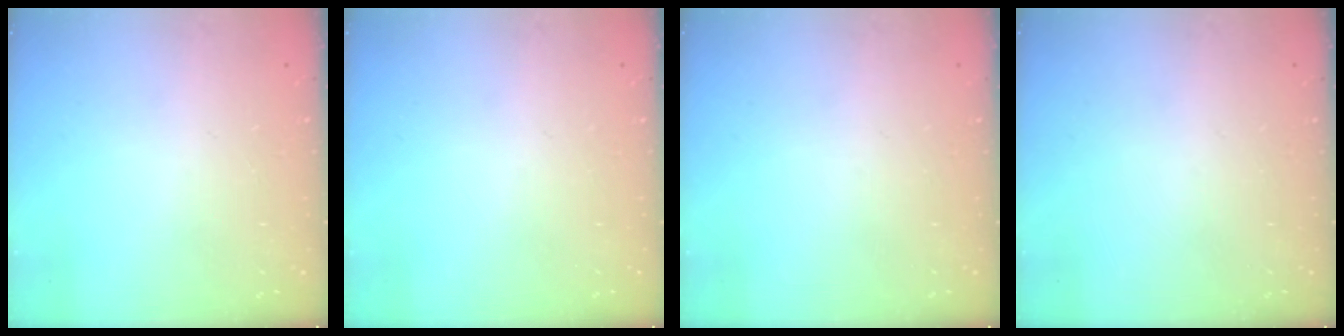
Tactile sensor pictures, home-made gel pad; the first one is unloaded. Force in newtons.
{"total": 0.0}
{"total": 0.0}
{"total": 0.0}